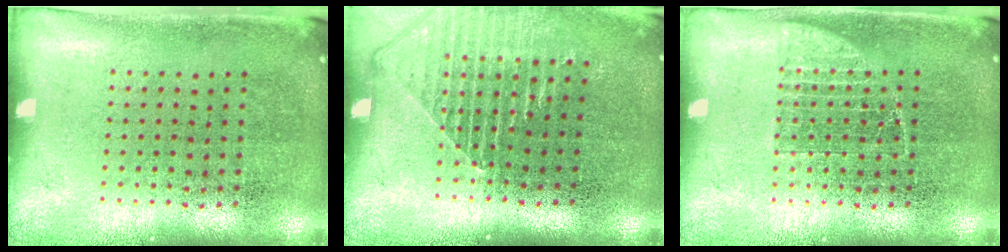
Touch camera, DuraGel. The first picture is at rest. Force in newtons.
{"total": 1.3, "press": 1.3, "slide": 0.4}
{"total": 1.5, "press": 1.5, "slide": 0.3}